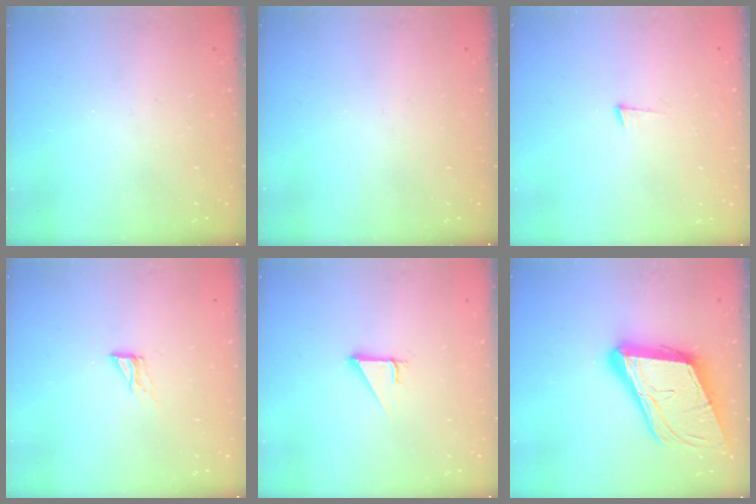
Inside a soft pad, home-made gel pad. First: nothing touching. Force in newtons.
{"total": 0.0}
{"total": 2.8, "press": 2.7, "slide": 0.5}
{"total": 3.8, "press": 3.8, "slide": 0.4}
{"total": 2.7, "press": 2.7, "slide": 0.3}
{"total": 21.2, "press": 20.8, "slide": 4.4}